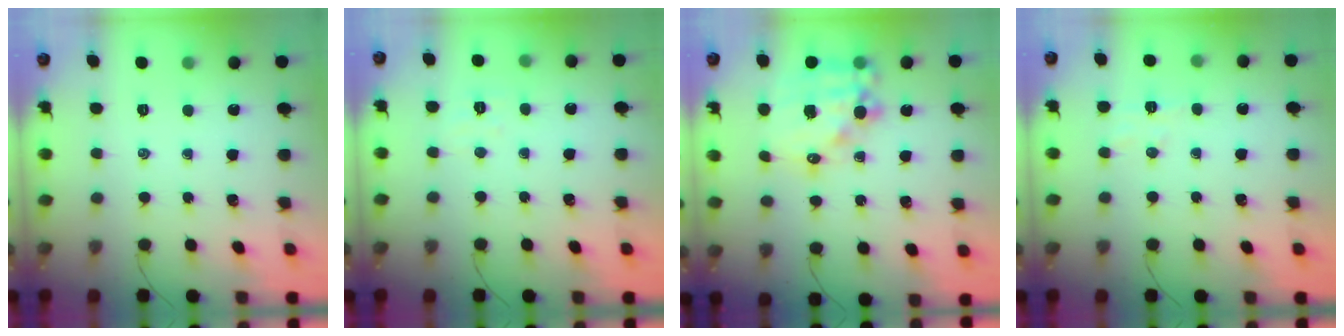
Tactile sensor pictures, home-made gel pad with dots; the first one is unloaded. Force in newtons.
{"total": 3.9, "press": 3.8, "slide": 0.8}
{"total": 15.8, "press": 15.5, "slide": 3.2}
{"total": 5.4, "press": 5.2, "slide": 1.1}